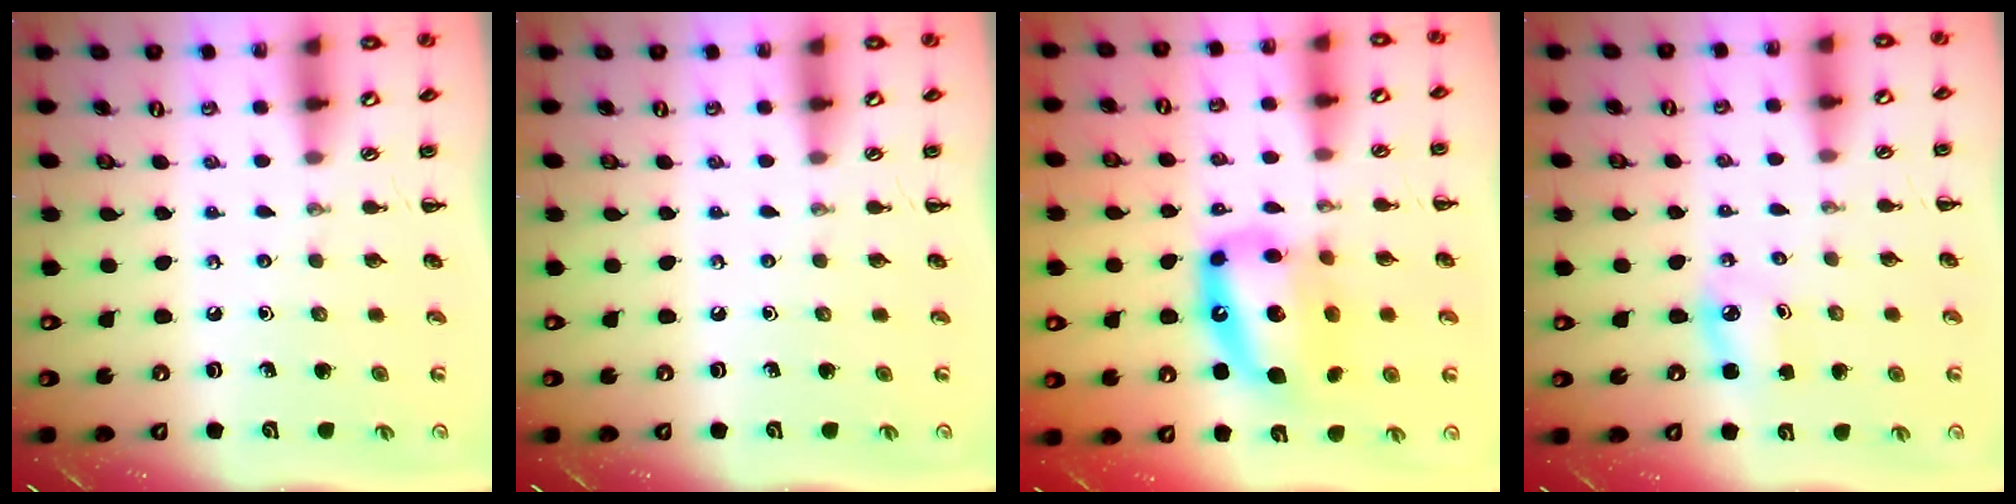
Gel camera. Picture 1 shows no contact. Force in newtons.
{"total": 0.0}
{"total": 15.4, "press": 14.9, "slide": 4.0}
{"total": 3.8, "press": 3.7, "slide": 0.8}